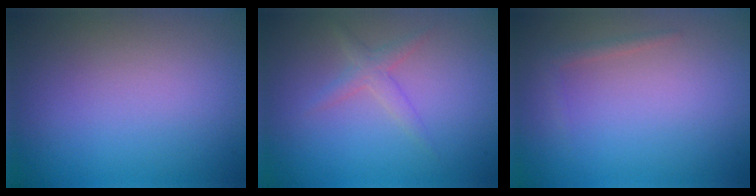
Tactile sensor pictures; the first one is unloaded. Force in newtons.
{"total": 1.5, "press": 1.5, "slide": 0.1}
{"total": 0.9, "press": 0.9, "slide": 0.1}